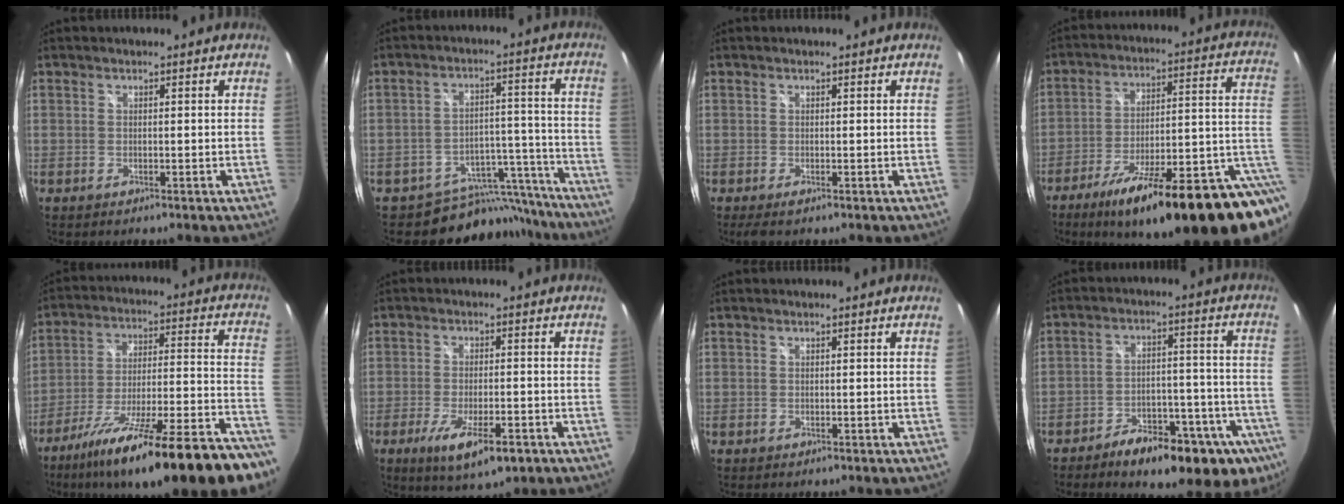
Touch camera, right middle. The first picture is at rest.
{"total": 14.1, "force": [-12.7, 6.1, 0.9], "torque": [-0.007, 0.054, -0.168]}
{"total": 1.4, "force": [-0.9, -0.1, 1.1], "torque": [-0.021, -0.005, -0.015]}
{"total": 26.1, "force": [-11.6, 4.4, 22.9], "torque": [-0.300, -0.028, -0.166]}
{"total": 30.0, "force": [-23.1, 4.2, 18.7], "torque": [-0.273, -0.059, -0.339]}
{"total": 9.9, "force": [-5.4, 2.8, 7.8], "torque": [-0.161, -0.035, -0.088]}
{"total": 0.0}
{"total": 20.4, "force": [-13.5, 8.1, 13.0], "torque": [-0.172, -0.010, -0.170]}